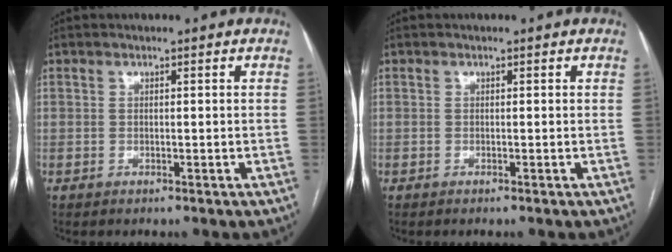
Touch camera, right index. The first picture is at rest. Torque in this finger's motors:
{"motor_torque": [-0.05, -0.01, -0.03, 0.00]}